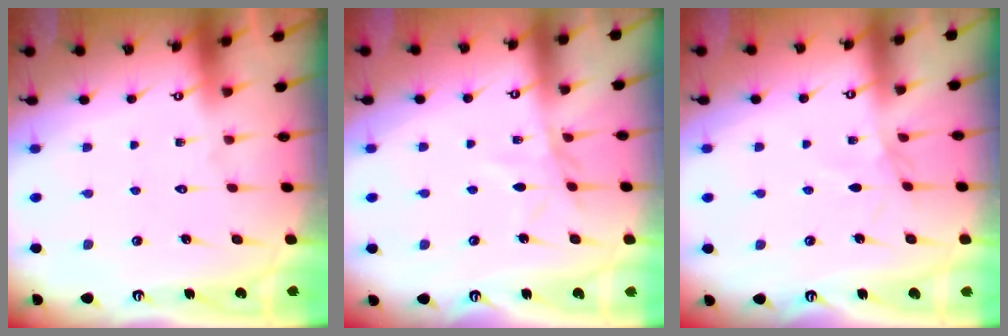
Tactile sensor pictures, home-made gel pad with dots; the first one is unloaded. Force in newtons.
{"total": 5.6, "press": 5.5, "slide": 0.6}
{"total": 1.7, "press": 1.7, "slide": 0.4}